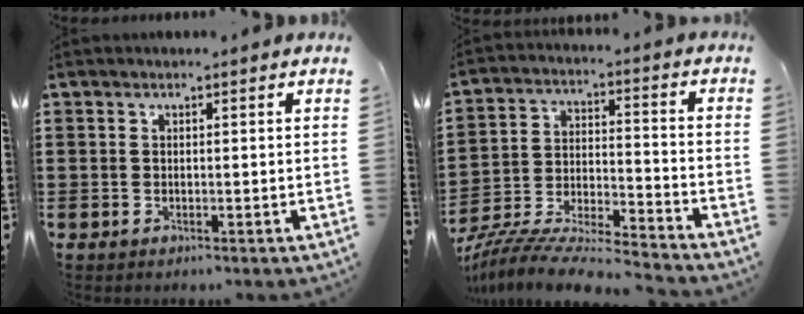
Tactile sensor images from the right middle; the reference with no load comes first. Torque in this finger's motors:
{"motor_torque": [0.14, -0.03, 0.15, 0.17]}